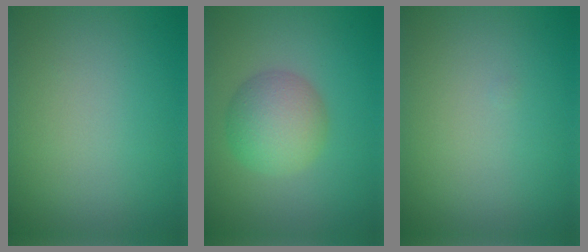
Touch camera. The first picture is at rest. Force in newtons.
{"total": 4.4, "press": 4.4, "slide": 0.1}
{"total": 0.0}